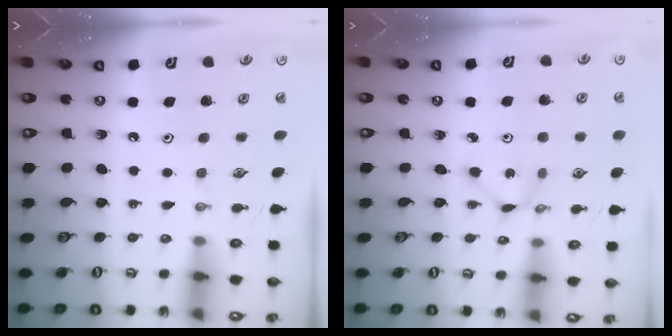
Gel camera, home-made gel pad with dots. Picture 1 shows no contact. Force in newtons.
{"total": 2.1, "press": 2.1, "slide": 0.3}